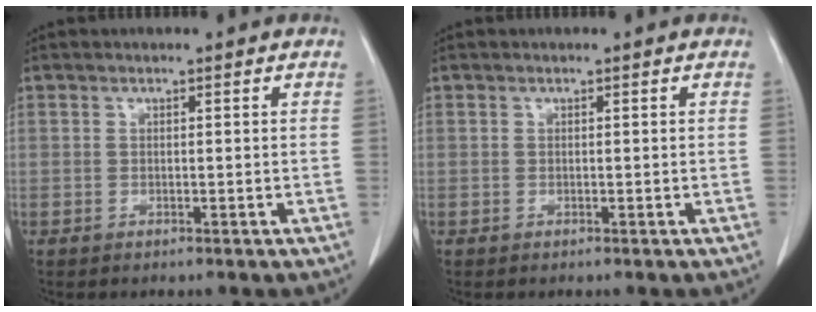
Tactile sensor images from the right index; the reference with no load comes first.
{"total": 0.0}